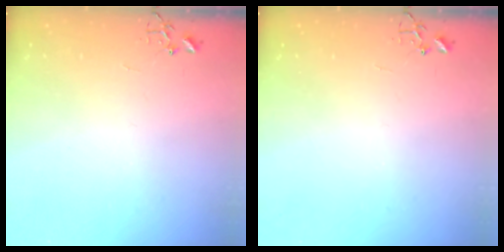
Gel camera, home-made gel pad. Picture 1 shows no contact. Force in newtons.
{"total": 0.0}